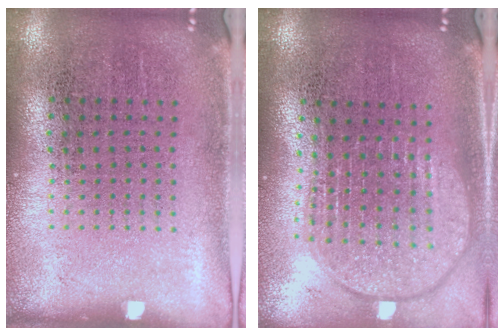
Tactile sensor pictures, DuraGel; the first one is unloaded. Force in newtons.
{"total": 1.9, "press": 1.5, "slide": 1.1}